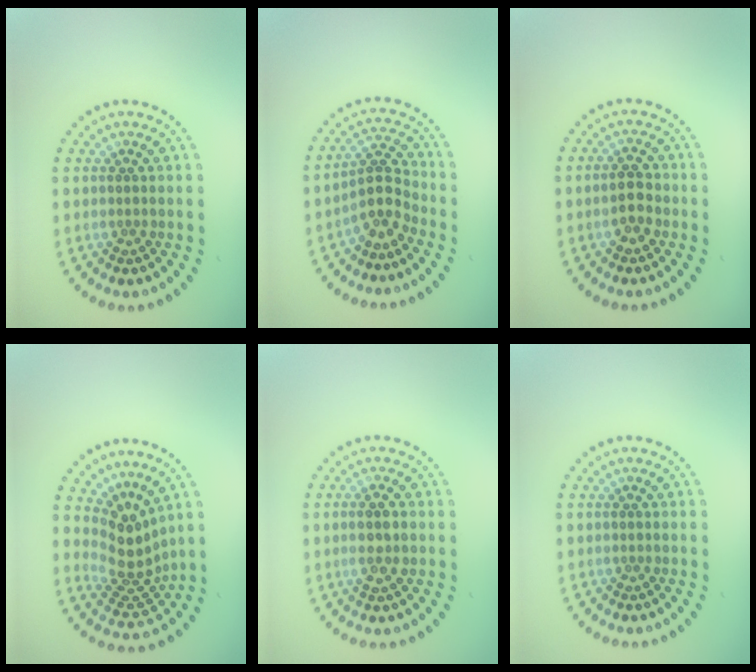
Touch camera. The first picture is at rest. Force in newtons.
{"total": 3.0, "press": 2.3, "slide": 1.9}
{"total": 2.4, "press": 2.4, "slide": 0.4}
{"total": 3.7, "press": 2.6, "slide": 2.7}
{"total": 2.2, "press": 2.1, "slide": 0.7}
{"total": 0.0}